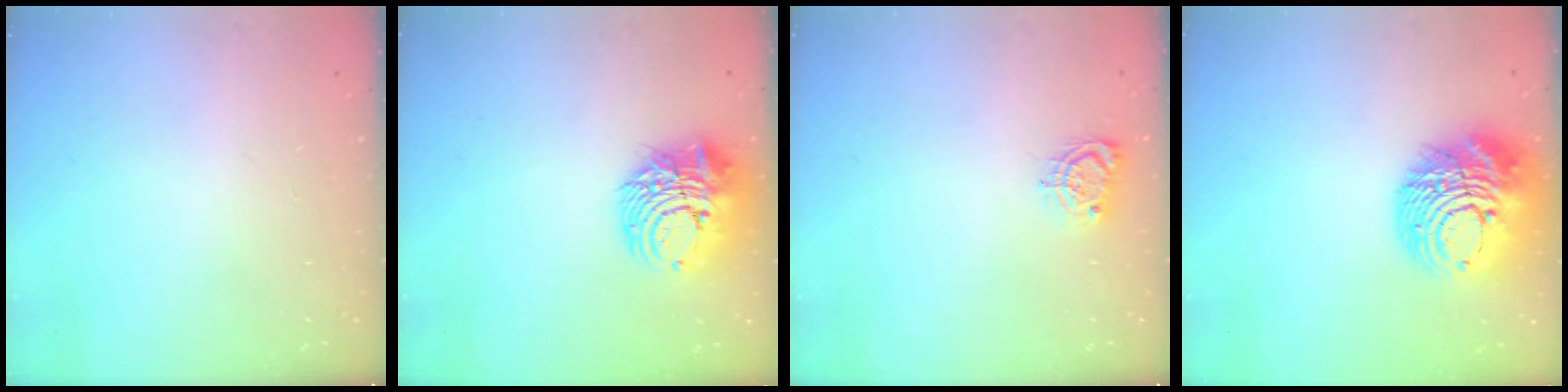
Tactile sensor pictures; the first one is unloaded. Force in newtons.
{"total": 11.5, "press": 11.3, "slide": 1.7}
{"total": 6.0, "press": 6.0, "slide": 0.4}
{"total": 17.8, "press": 17.7, "slide": 2.0}